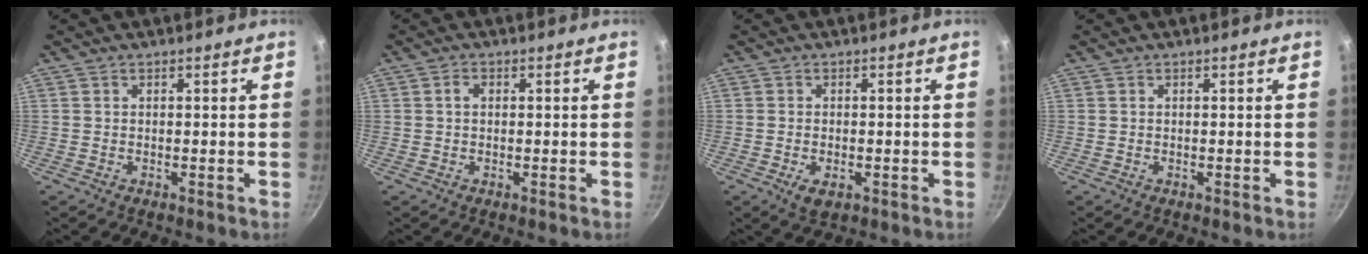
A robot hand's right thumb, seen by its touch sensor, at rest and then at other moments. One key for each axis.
{"total": 1.5, "fx": 0.2, "fy": 1.1, "fz": 1.0, "tx": -0.016, "ty": 0.006, "tz": 0.001}
{"total": 3.4, "fx": -1.2, "fy": 1.9, "fz": 2.6, "tx": -0.043, "ty": -0.003, "tz": -0.018}
{"total": 0.0}